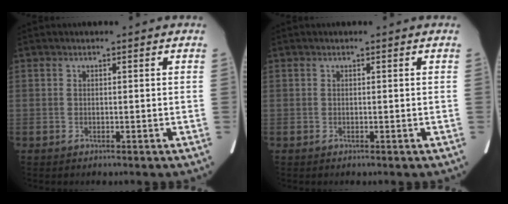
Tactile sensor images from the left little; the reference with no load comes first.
{"total": 0.0}